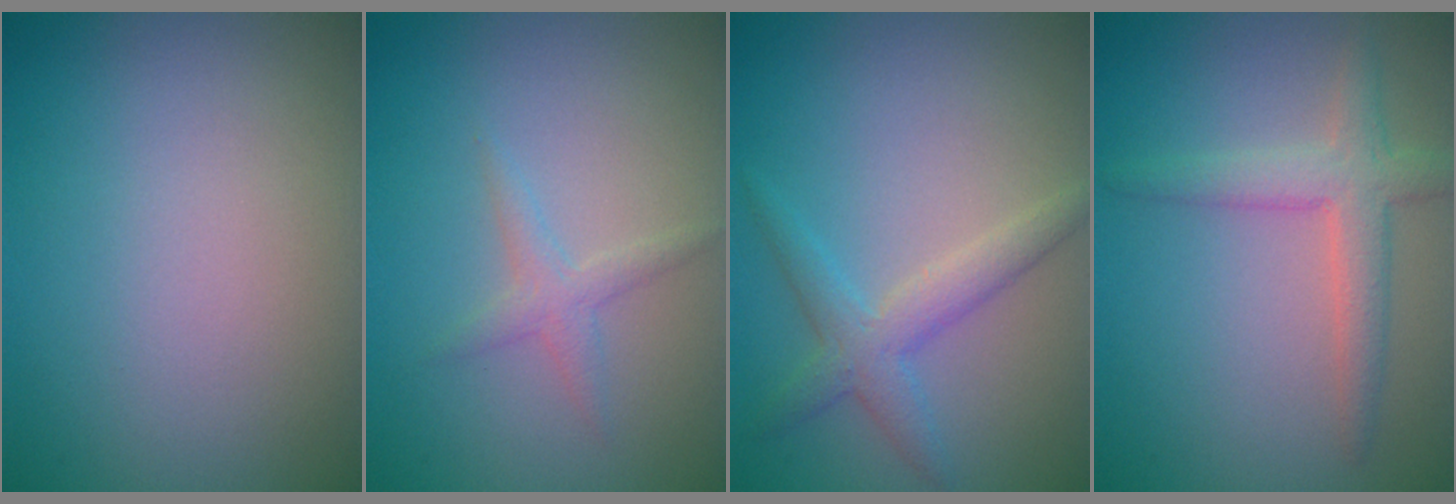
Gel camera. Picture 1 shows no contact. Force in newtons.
{"total": 1.5, "press": 1.5, "slide": 0.1}
{"total": 3.0, "press": 3.0, "slide": 0.1}
{"total": 3.4, "press": 3.4, "slide": 0.2}